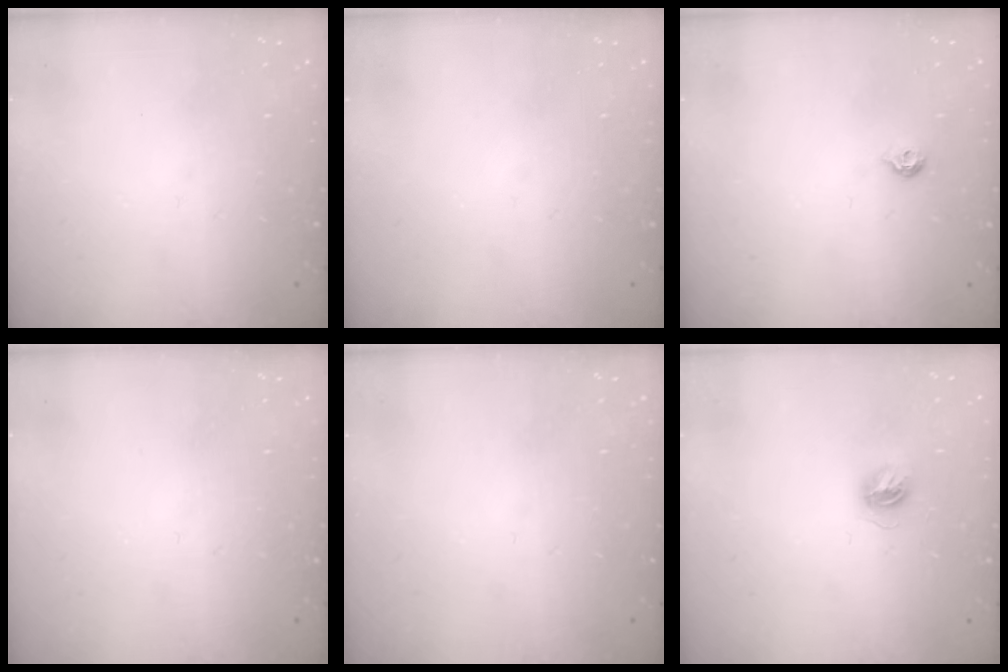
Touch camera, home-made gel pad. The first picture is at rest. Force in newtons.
{"total": 0.0}
{"total": 4.8, "press": 4.7, "slide": 0.9}
{"total": 0.0}
{"total": 0.0}
{"total": 5.4, "press": 5.4, "slide": 0.5}